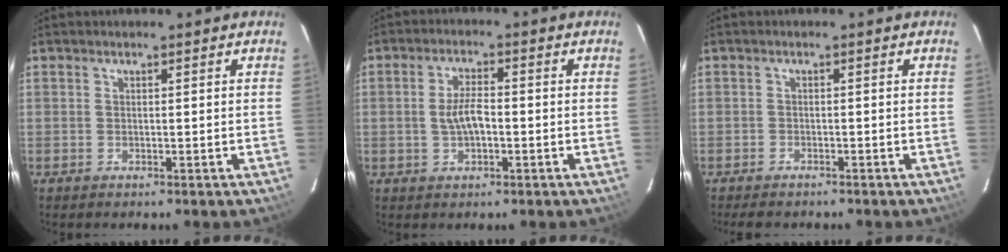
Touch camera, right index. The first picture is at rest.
{"total": 4.9, "force": [-0.8, 1.9, 4.4], "torque": [-0.087, 0.005, -0.011]}
{"total": 3.3, "force": [-3.0, 1.0, 1.2], "torque": [-0.030, -0.006, -0.047]}